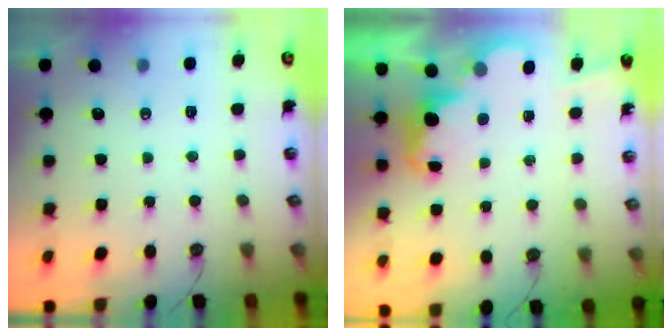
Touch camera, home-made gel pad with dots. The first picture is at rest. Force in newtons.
{"total": 2.4, "press": 2.4, "slide": 0.6}